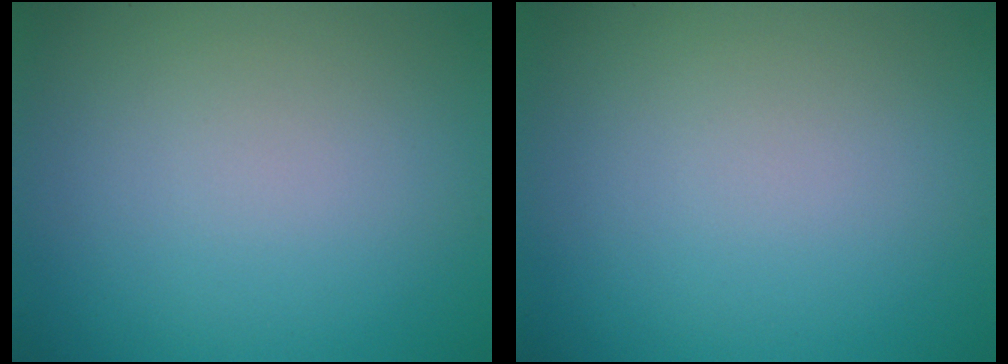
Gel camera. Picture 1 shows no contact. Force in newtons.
{"total": 0.0}